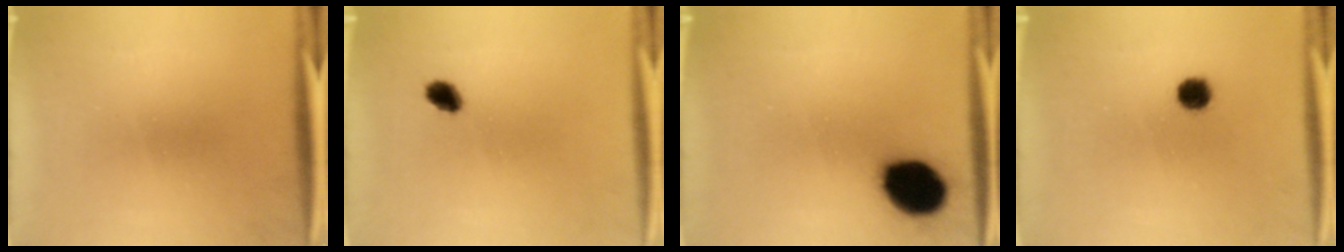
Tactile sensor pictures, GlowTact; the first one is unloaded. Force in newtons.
{"total": 3.1}
{"total": 13.7}
{"total": 3.7}